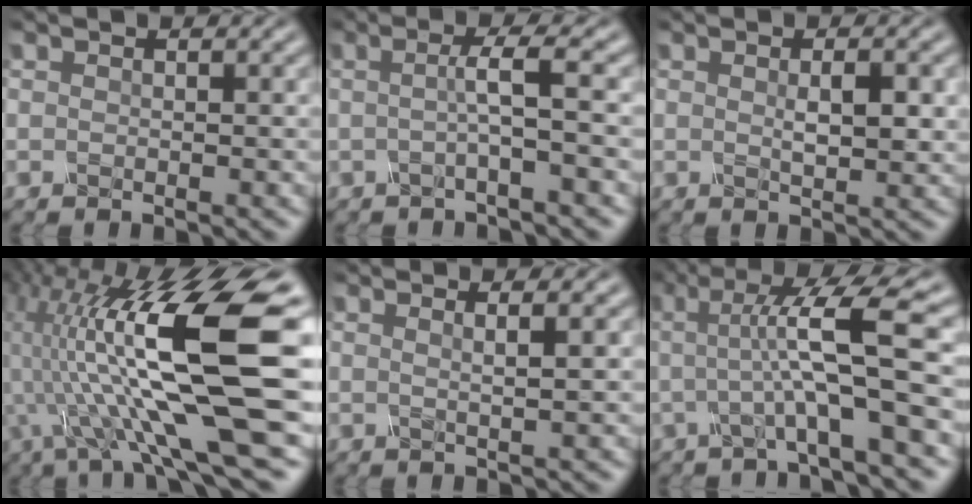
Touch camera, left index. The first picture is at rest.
{"total": 2.8, "force": [-0.3, 0.3, 2.8], "torque": [-0.051, -0.001, -0.010]}
{"total": 2.5, "force": [0.3, 0.5, 2.4], "torque": [-0.043, -0.003, 0.010]}
{"total": 15.0, "force": [0.8, 4.1, 14.4], "torque": [-0.276, 0.007, 0.024]}
{"total": 2.8, "force": [1.3, 1.0, 2.3], "torque": [-0.020, 0.014, -0.011]}
{"total": 7.7, "force": [0.3, 1.1, 7.7], "torque": [-0.121, 0.002, 0.005]}